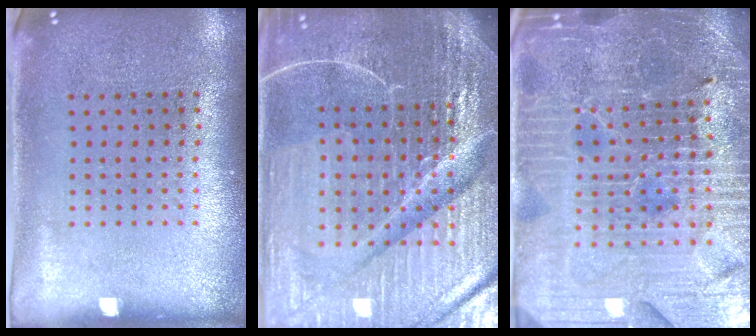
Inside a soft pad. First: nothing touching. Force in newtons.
{"total": 6.8, "press": 6.0, "slide": 3.2}
{"total": 5.1, "press": 4.8, "slide": 1.7}